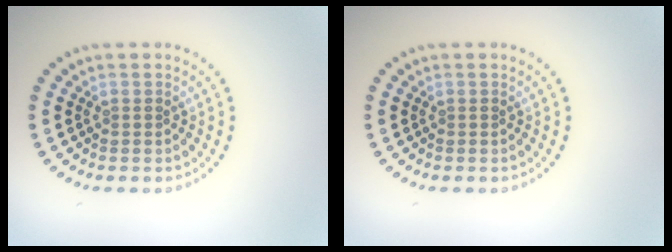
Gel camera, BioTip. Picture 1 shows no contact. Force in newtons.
{"total": 0.0}